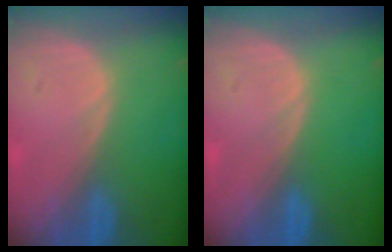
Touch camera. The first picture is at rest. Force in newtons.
{"total": 0.0}